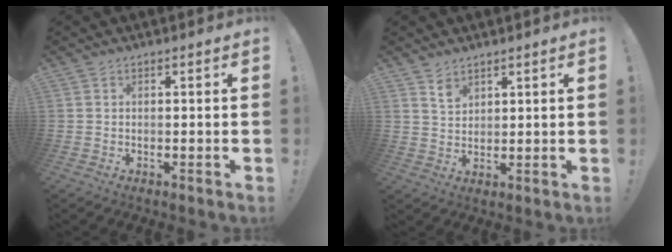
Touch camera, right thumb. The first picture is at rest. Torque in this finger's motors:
{"motor_torque": [0.00, -0.10, 0.10, -0.04, 0.00]}